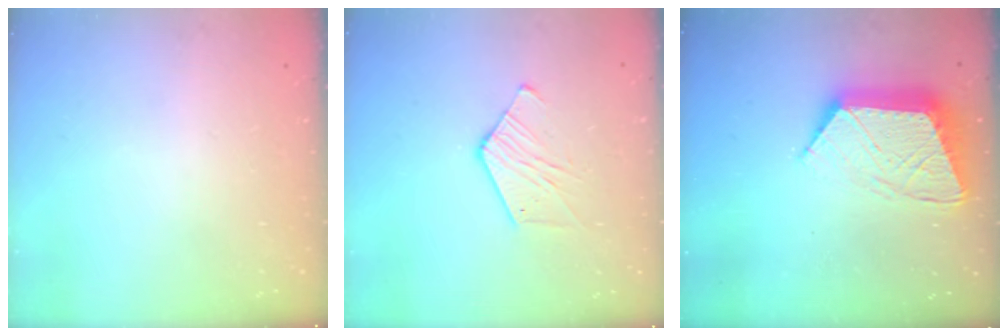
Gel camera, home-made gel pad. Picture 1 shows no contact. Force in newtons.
{"total": 8.4, "press": 8.3, "slide": 0.5}
{"total": 15.4, "press": 15.3, "slide": 1.2}